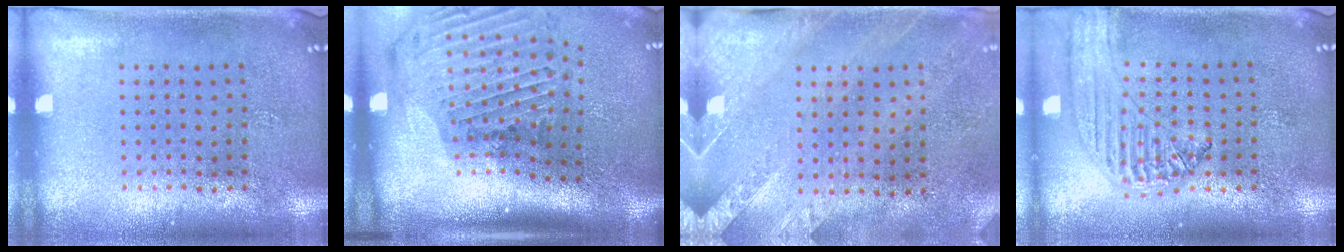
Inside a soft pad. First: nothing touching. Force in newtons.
{"total": 3.1, "press": 2.1, "slide": 2.2}
{"total": 2.5, "press": 2.1, "slide": 1.4}
{"total": 1.2, "press": 1.2, "slide": 0.2}